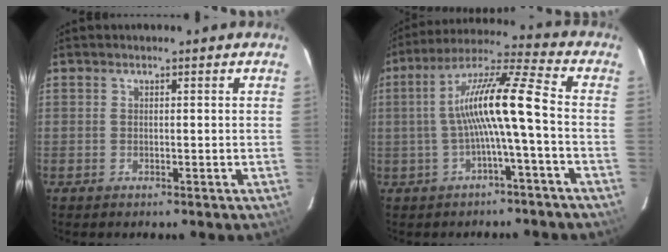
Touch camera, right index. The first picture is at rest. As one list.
[{"total": 11.5, "force": [-1.8, -0.3, 11.4], "torque": [-0.220, 0.019, -0.030]}]